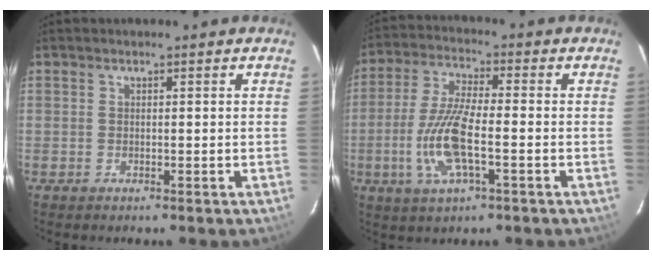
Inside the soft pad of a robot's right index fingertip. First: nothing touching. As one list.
[{"total": 11.3, "force": [-3.0, 3.1, 10.5], "torque": [-0.223, -0.004, -0.061]}]